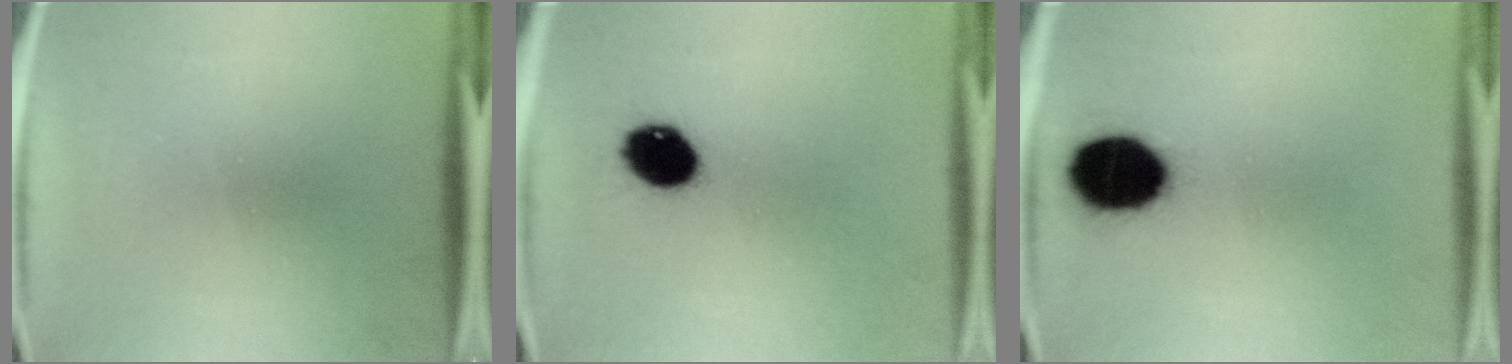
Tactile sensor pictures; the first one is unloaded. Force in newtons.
{"total": 9.1}
{"total": 13.5}